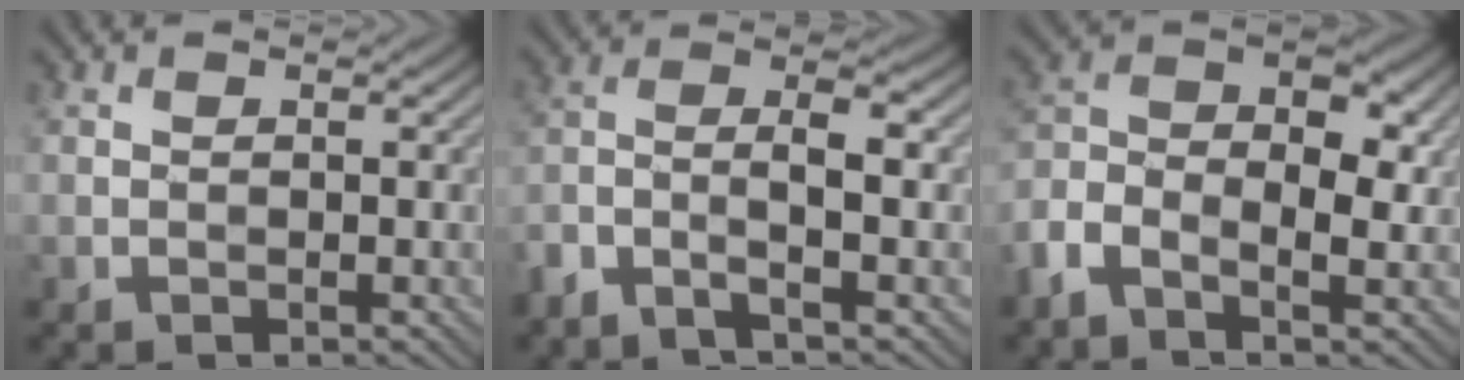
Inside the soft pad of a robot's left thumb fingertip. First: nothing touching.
{"total": 5.2, "force": [-3.0, 1.3, 4.1], "torque": [-0.084, 0.006, -0.072]}
{"total": 8.7, "force": [-2.5, 5.3, 6.4], "torque": [-0.127, 0.002, -0.065]}